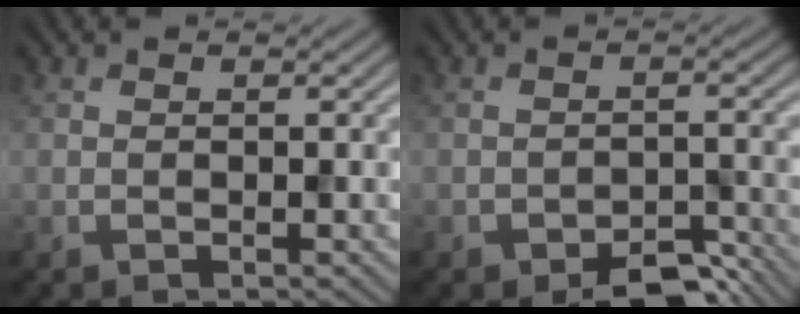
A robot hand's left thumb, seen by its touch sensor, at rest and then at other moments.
{"total": 4.8, "force": [-3.7, 1.9, 2.4], "torque": [-0.029, 0.003, -0.053]}